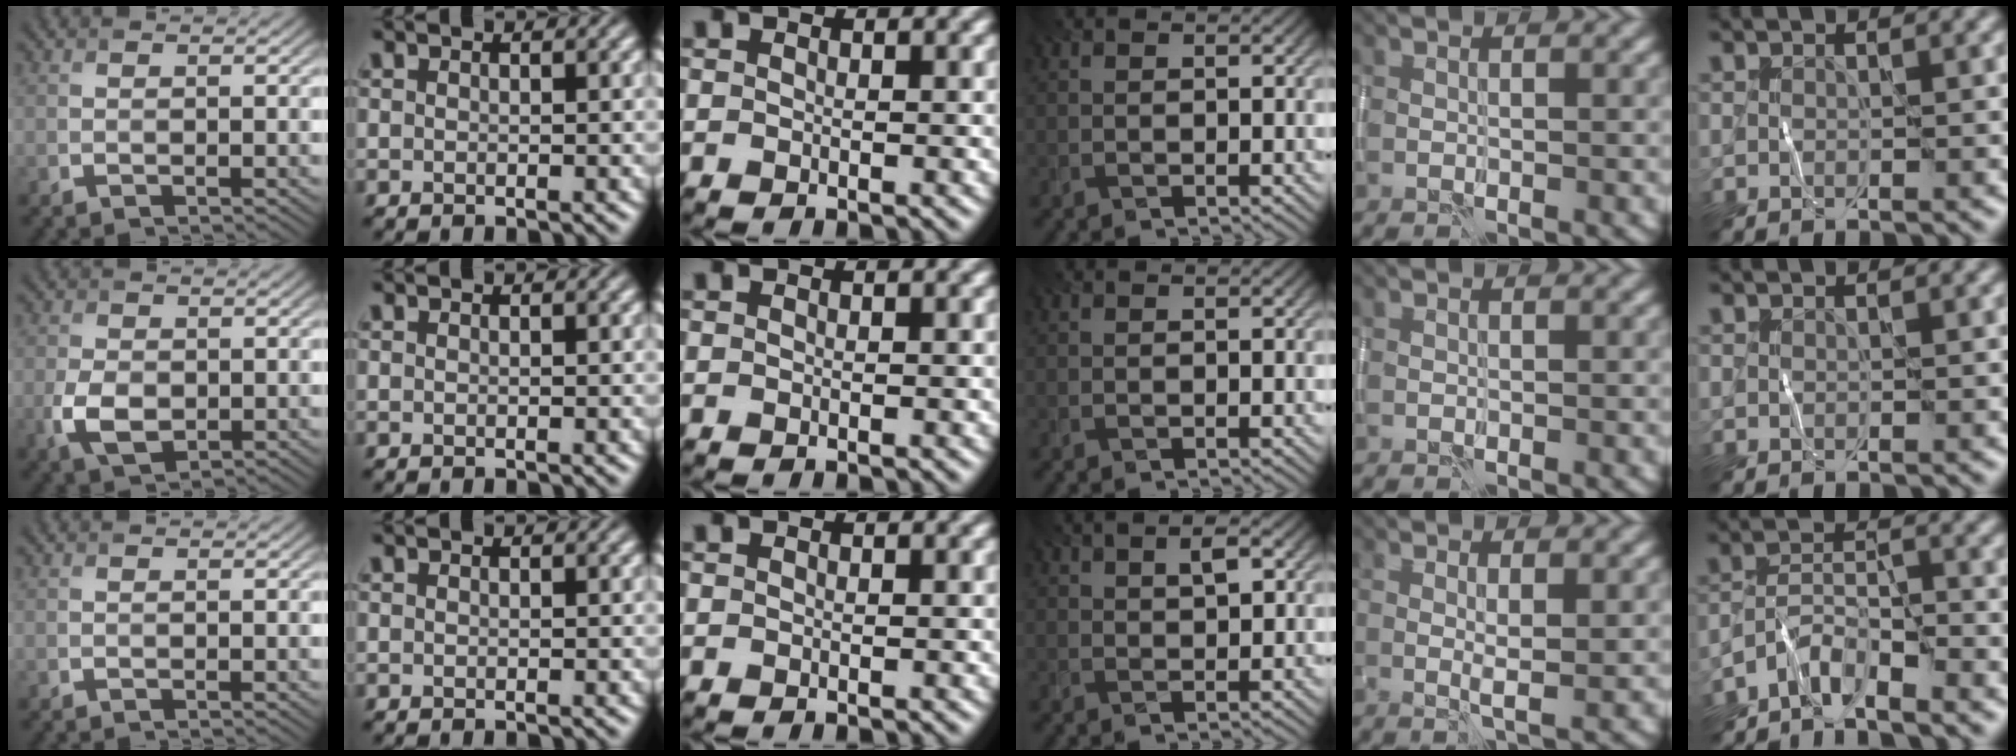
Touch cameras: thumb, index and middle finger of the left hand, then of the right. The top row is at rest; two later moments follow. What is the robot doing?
{"motion": "wipe", "object": "whiteboard"}